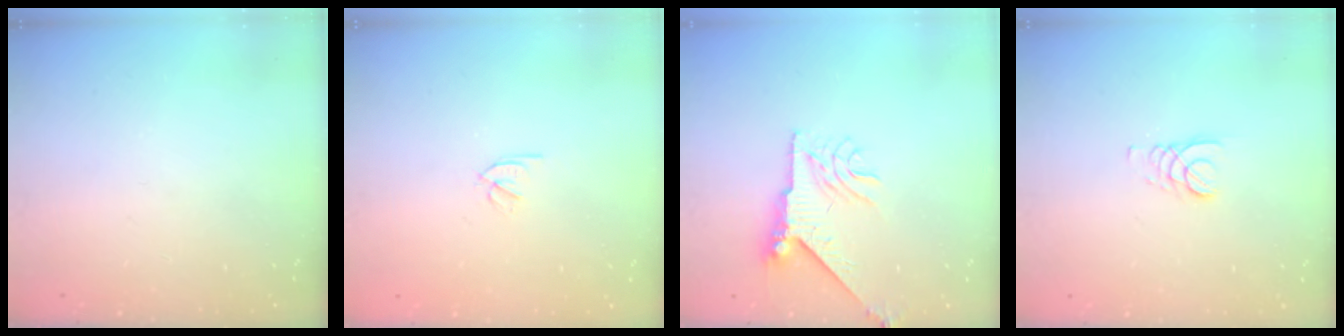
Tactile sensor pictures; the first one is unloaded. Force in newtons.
{"total": 1.8, "press": 1.7, "slide": 0.5}
{"total": 8.3, "press": 8.2, "slide": 0.8}
{"total": 2.7, "press": 2.7, "slide": 0.3}